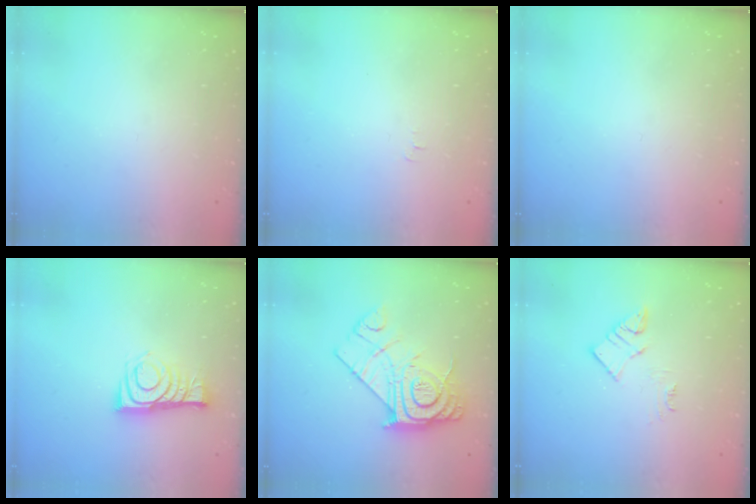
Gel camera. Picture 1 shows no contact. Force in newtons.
{"total": 4.3, "press": 4.2, "slide": 0.6}
{"total": 0.0}
{"total": 9.0, "press": 9.0, "slide": 0.2}
{"total": 17.2, "press": 17.1, "slide": 1.3}
{"total": 6.9, "press": 6.8, "slide": 0.3}